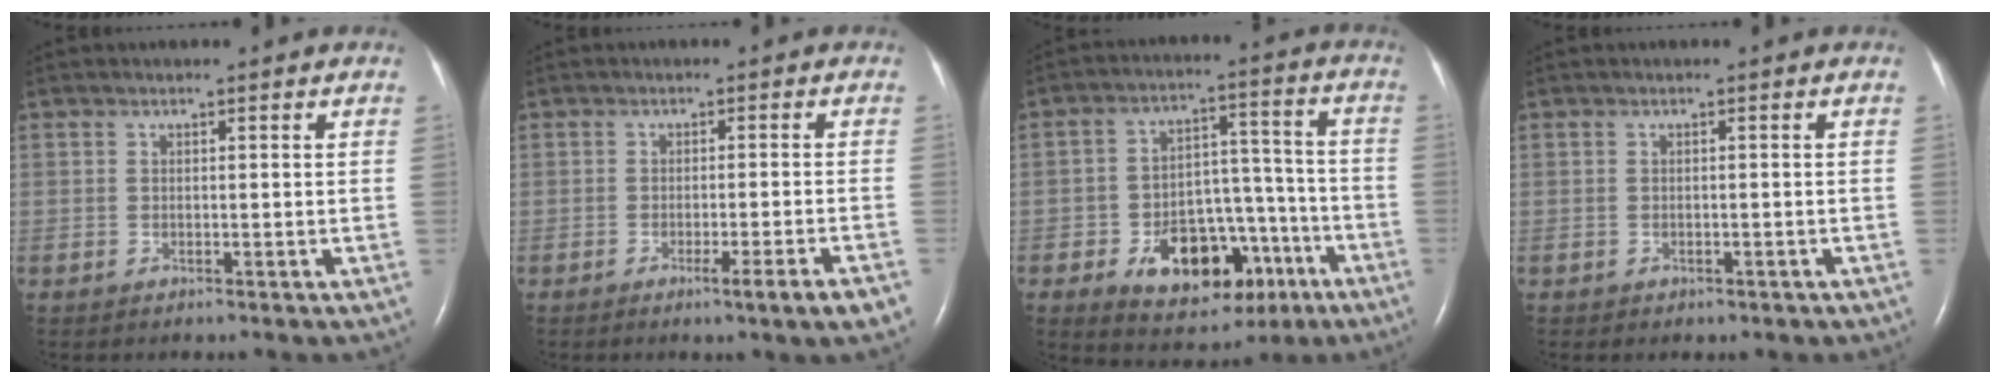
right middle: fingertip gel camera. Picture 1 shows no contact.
{"total": 5.1, "force": [-3.0, -0.8, 4.1], "torque": [-0.050, -0.014, -0.041]}
{"total": 14.6, "force": [-6.7, 8.3, 10.0], "torque": [-0.148, 0.026, -0.088]}
{"total": 0.9, "force": [-0.5, 0.7, 0.4], "torque": [-0.009, 0.002, -0.001]}